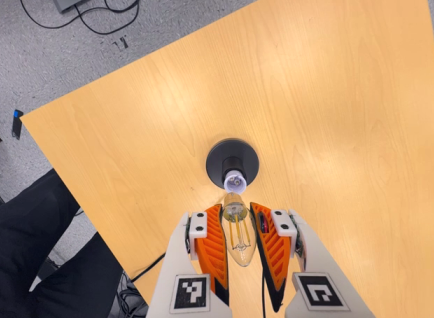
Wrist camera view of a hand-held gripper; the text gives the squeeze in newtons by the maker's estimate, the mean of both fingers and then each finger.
{"total": 23.1, "left": 24.6, "right": 21.6}